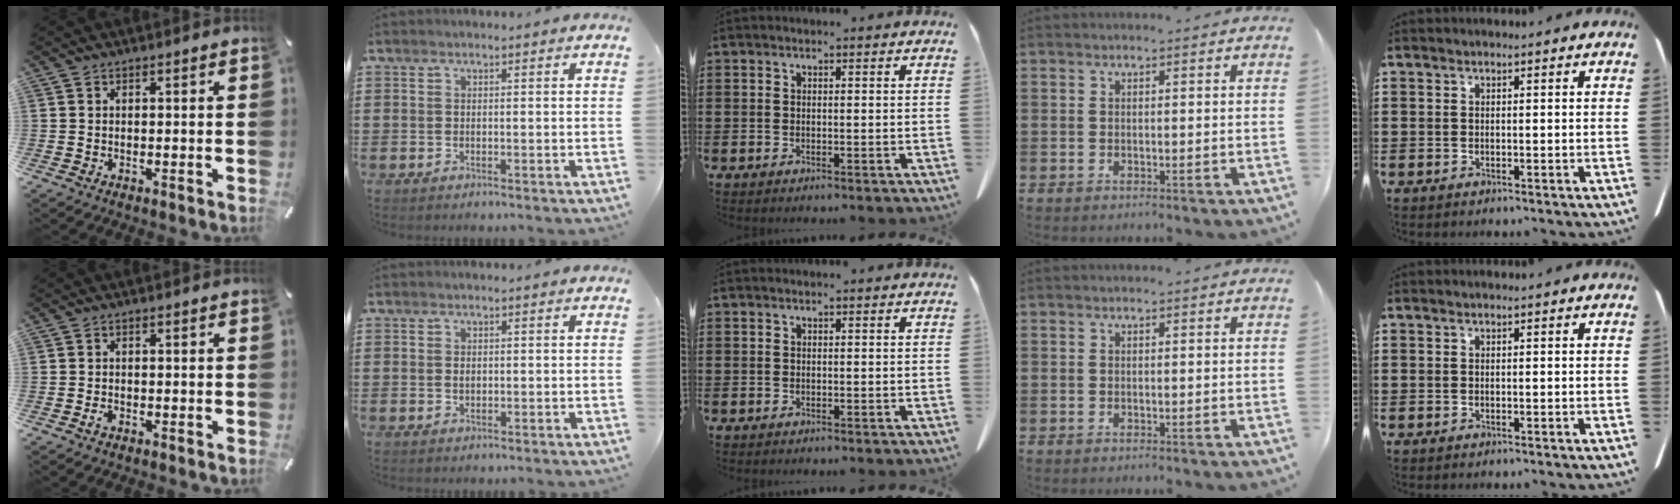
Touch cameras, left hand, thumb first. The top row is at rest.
{"thumb": {"total": 1.3, "force": [-0.7, 0.7, 0.8], "torque": [-0.016, 0.003, -0.014]}, "index": {"total": 0.9, "force": [0.2, 0.5, 0.7], "torque": [-0.016, 0.002, 0.004]}}